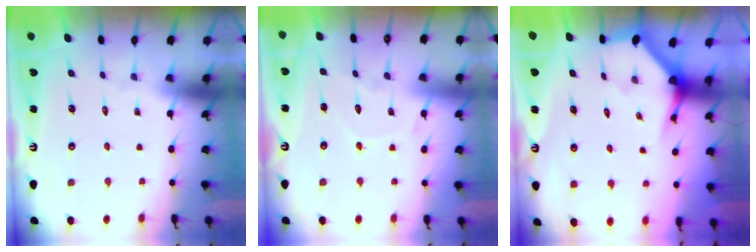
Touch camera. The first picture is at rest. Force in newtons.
{"total": 7.7, "press": 7.7, "slide": 0.7}
{"total": 3.5, "press": 3.4, "slide": 0.2}